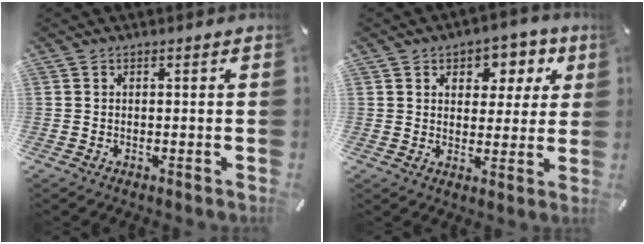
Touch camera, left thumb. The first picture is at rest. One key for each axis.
{"total": 7.0, "fx": 2.9, "fy": 5.6, "fz": 2.9, "tx": -0.032, "ty": -0.017, "tz": 0.044}